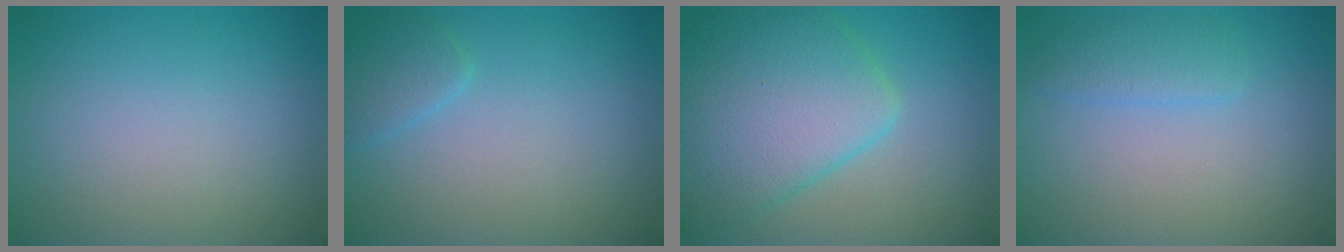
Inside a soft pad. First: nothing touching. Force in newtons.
{"total": 1.6, "press": 1.6, "slide": 0.1}
{"total": 7.9, "press": 7.9, "slide": 0.2}
{"total": 1.9, "press": 1.9, "slide": 0.2}